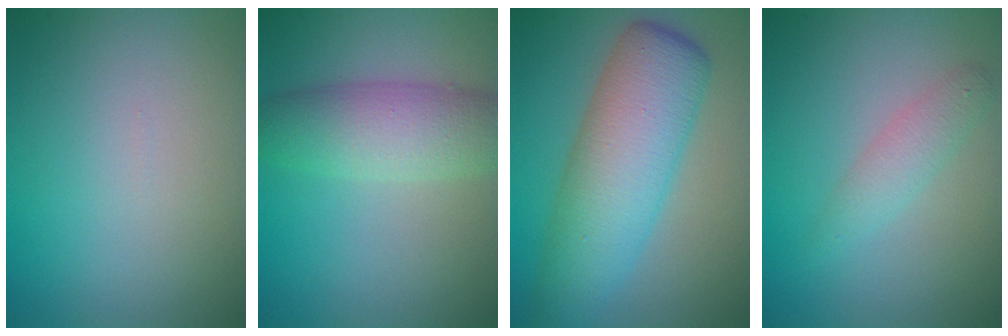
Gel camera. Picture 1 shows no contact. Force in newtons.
{"total": 5.2, "press": 5.2, "slide": 0.1}
{"total": 8.2, "press": 8.2, "slide": 0.2}
{"total": 1.9, "press": 1.9, "slide": 0.0}